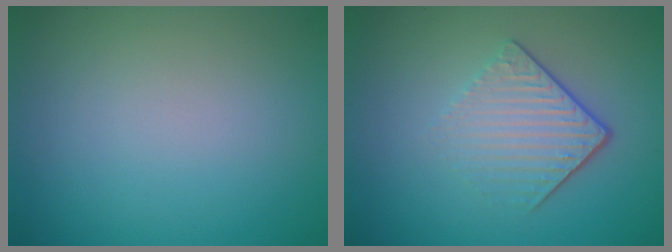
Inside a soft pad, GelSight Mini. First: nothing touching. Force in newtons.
{"total": 4.3, "press": 2.8, "slide": 3.3}